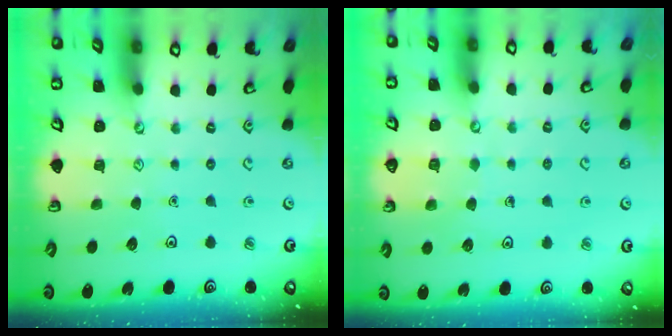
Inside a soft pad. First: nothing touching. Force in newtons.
{"total": 4.9, "press": 4.9, "slide": 0.3}